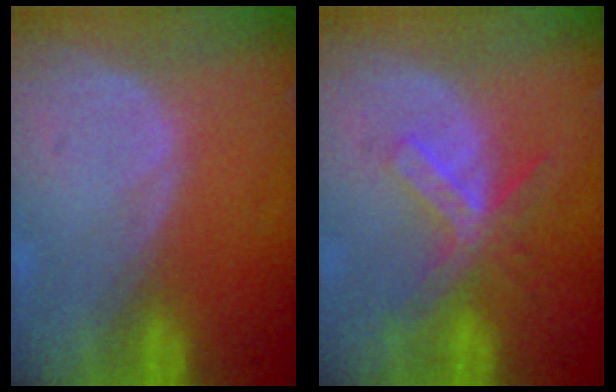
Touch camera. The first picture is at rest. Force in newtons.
{"total": 5.3, "press": 5.3, "slide": 0.8}